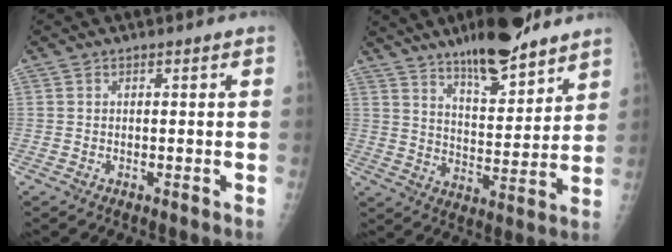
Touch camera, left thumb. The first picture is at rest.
{"total": 14.7, "force": [11.0, 4.3, 8.8], "torque": [-0.108, -0.072, 0.179]}